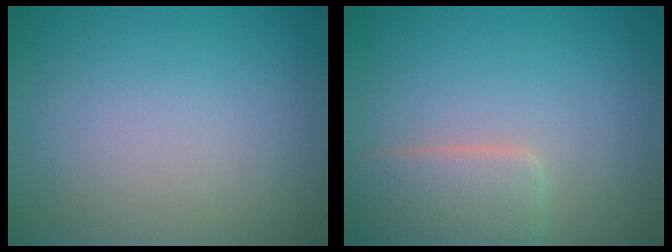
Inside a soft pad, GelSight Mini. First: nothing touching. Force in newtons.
{"total": 3.7, "press": 3.7, "slide": 0.2}